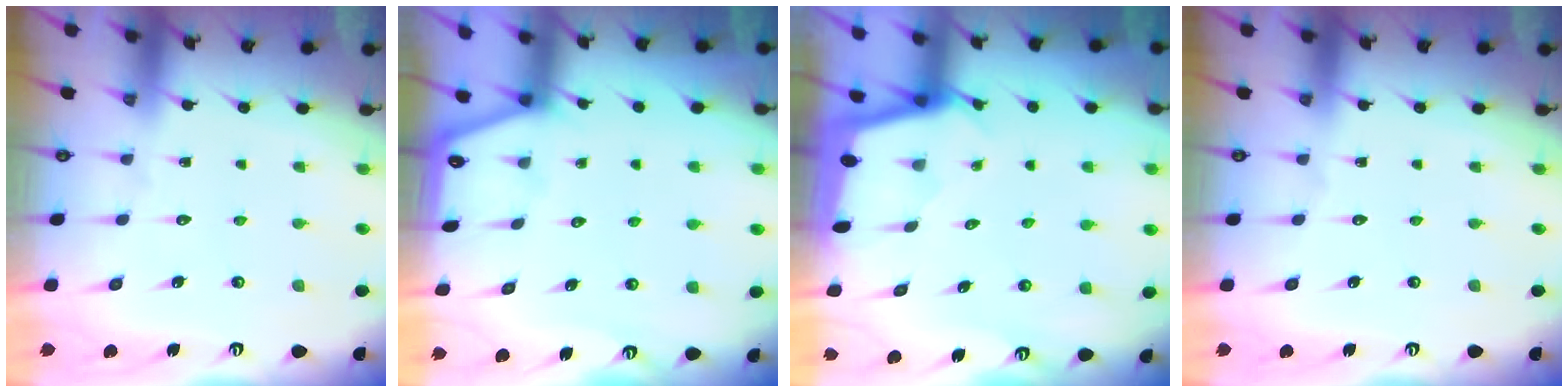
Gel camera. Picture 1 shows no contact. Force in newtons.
{"total": 1.2, "press": 1.1, "slide": 0.1}
{"total": 1.6, "press": 1.6, "slide": 0.2}
{"total": 0.0}